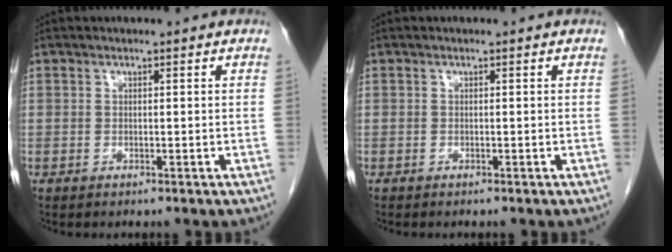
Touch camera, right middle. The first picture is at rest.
{"total": 0.0}